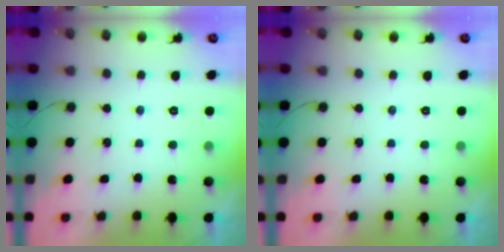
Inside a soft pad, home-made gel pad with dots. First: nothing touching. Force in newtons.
{"total": 0.0}